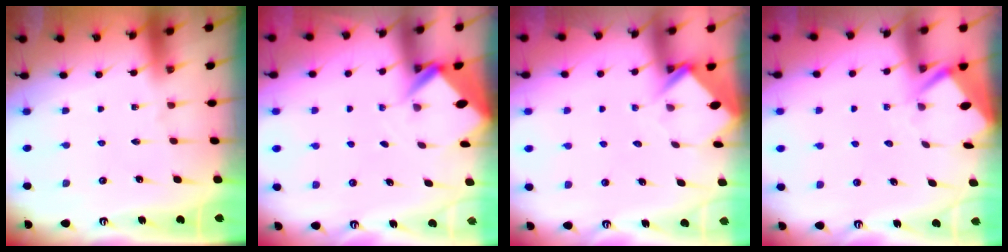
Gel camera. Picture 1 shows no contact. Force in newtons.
{"total": 2.8, "press": 2.8, "slide": 0.1}
{"total": 3.5, "press": 3.5, "slide": 0.2}
{"total": 3.5, "press": 3.4, "slide": 0.3}